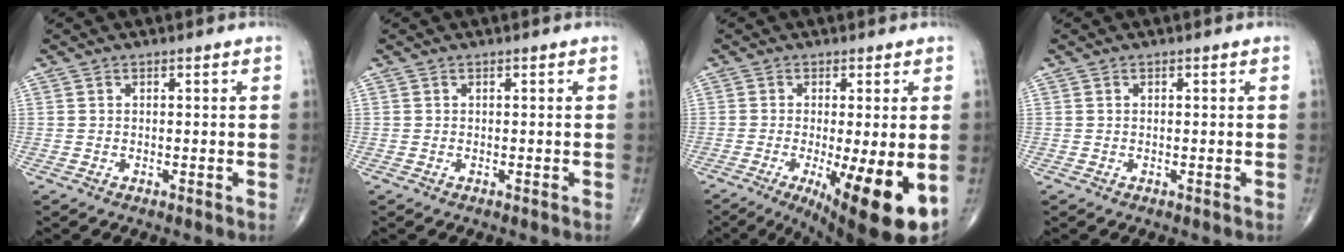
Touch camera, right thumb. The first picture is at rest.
{"total": 0.0}
{"total": 14.2, "force": [-4.3, 3.1, 13.2], "torque": [-0.171, -0.025, -0.053]}
{"total": 0.0}